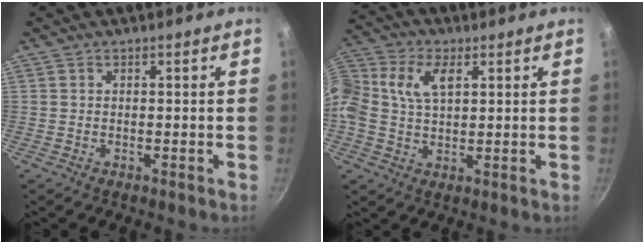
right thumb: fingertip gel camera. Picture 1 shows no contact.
{"total": 14.0, "force": [3.5, 9.5, 9.7], "torque": [-0.214, 0.029, 0.055]}